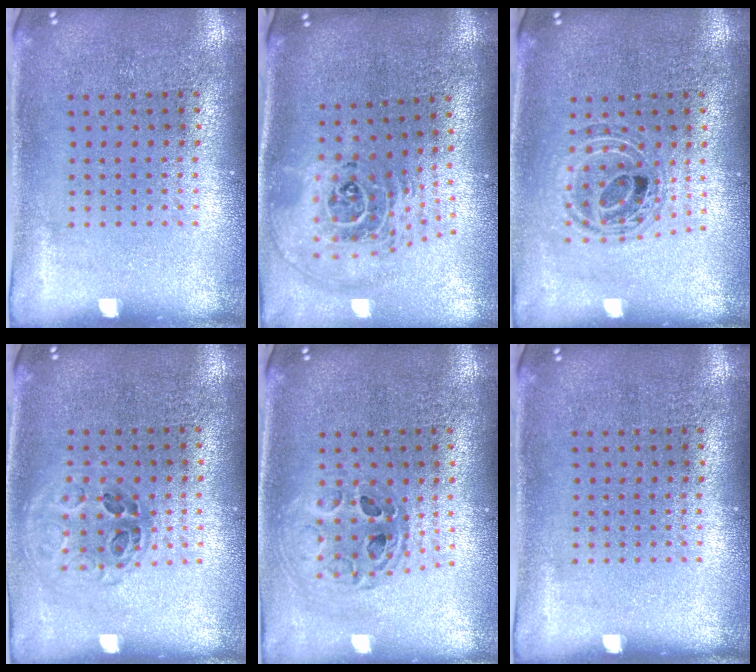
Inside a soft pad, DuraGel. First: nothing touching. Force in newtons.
{"total": 2.6, "press": 1.8, "slide": 1.9}
{"total": 0.9, "press": 0.9, "slide": 0.2}
{"total": 1.1, "press": 1.0, "slide": 0.6}
{"total": 0.7, "press": 0.7, "slide": 0.1}
{"total": 0.0}